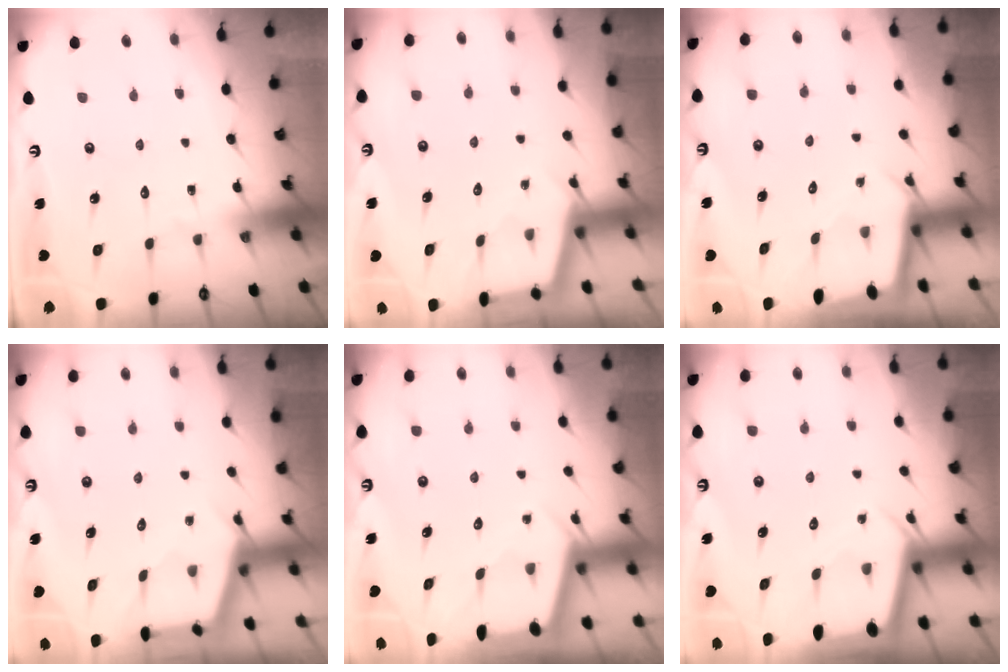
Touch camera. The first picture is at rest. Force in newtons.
{"total": 2.2, "press": 2.2, "slide": 0.1}
{"total": 2.4, "press": 2.4, "slide": 0.2}
{"total": 3.0, "press": 3.0, "slide": 0.4}
{"total": 2.7, "press": 2.7, "slide": 0.2}
{"total": 2.5, "press": 2.5, "slide": 0.2}